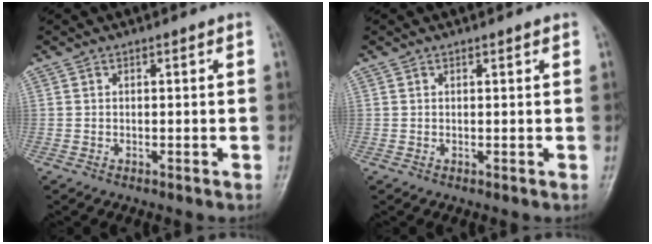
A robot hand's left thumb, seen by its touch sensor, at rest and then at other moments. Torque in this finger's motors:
{"motor_torque": [-0.07, 0.00, -0.29, -0.11, 0.01]}